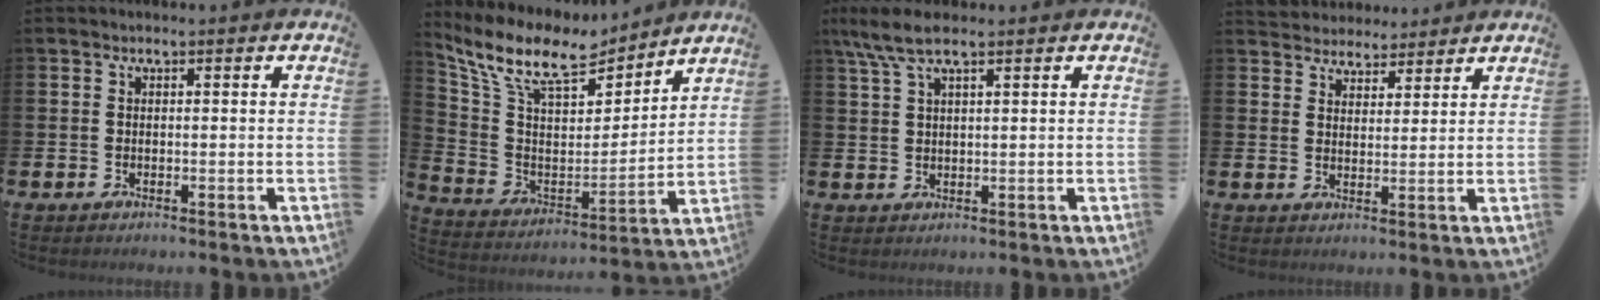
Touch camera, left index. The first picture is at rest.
{"total": 11.0, "force": [9.3, 3.8, 4.4], "torque": [-0.137, -0.051, 0.164]}
{"total": 5.3, "force": [3.8, 1.3, 3.6], "torque": [-0.082, -0.004, 0.068]}
{"total": 4.1, "force": [3.9, 1.1, -0.6], "torque": [-0.012, -0.019, 0.072]}